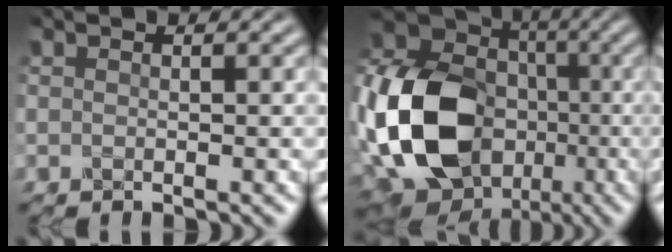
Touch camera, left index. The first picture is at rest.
{"total": 17.3, "force": [-3.6, 13.3, 10.6], "torque": [-0.245, -0.004, -0.064]}